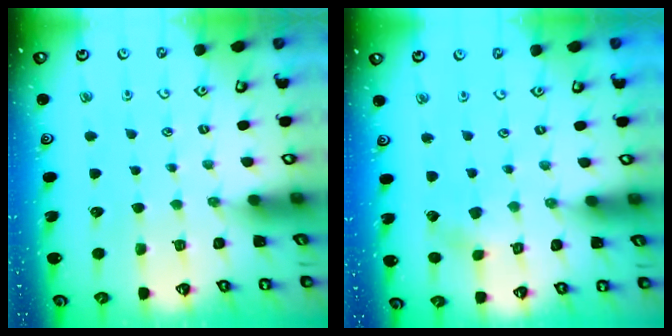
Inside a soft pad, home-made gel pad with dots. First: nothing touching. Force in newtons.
{"total": 2.4, "press": 2.4, "slide": 0.3}